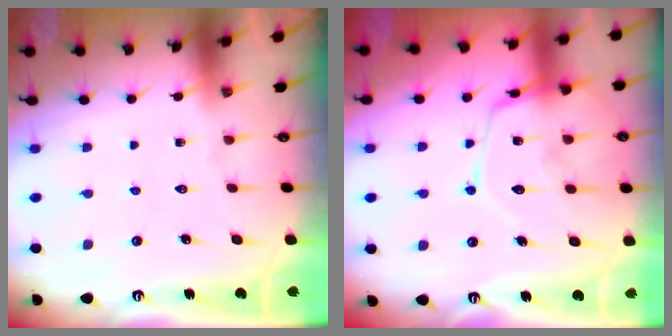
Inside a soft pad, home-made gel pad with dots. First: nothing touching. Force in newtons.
{"total": 14.9, "press": 14.8, "slide": 1.3}